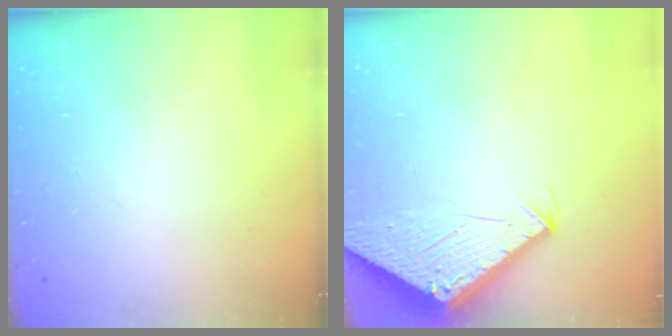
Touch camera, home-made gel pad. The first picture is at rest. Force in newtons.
{"total": 2.8, "press": 2.8, "slide": 0.2}